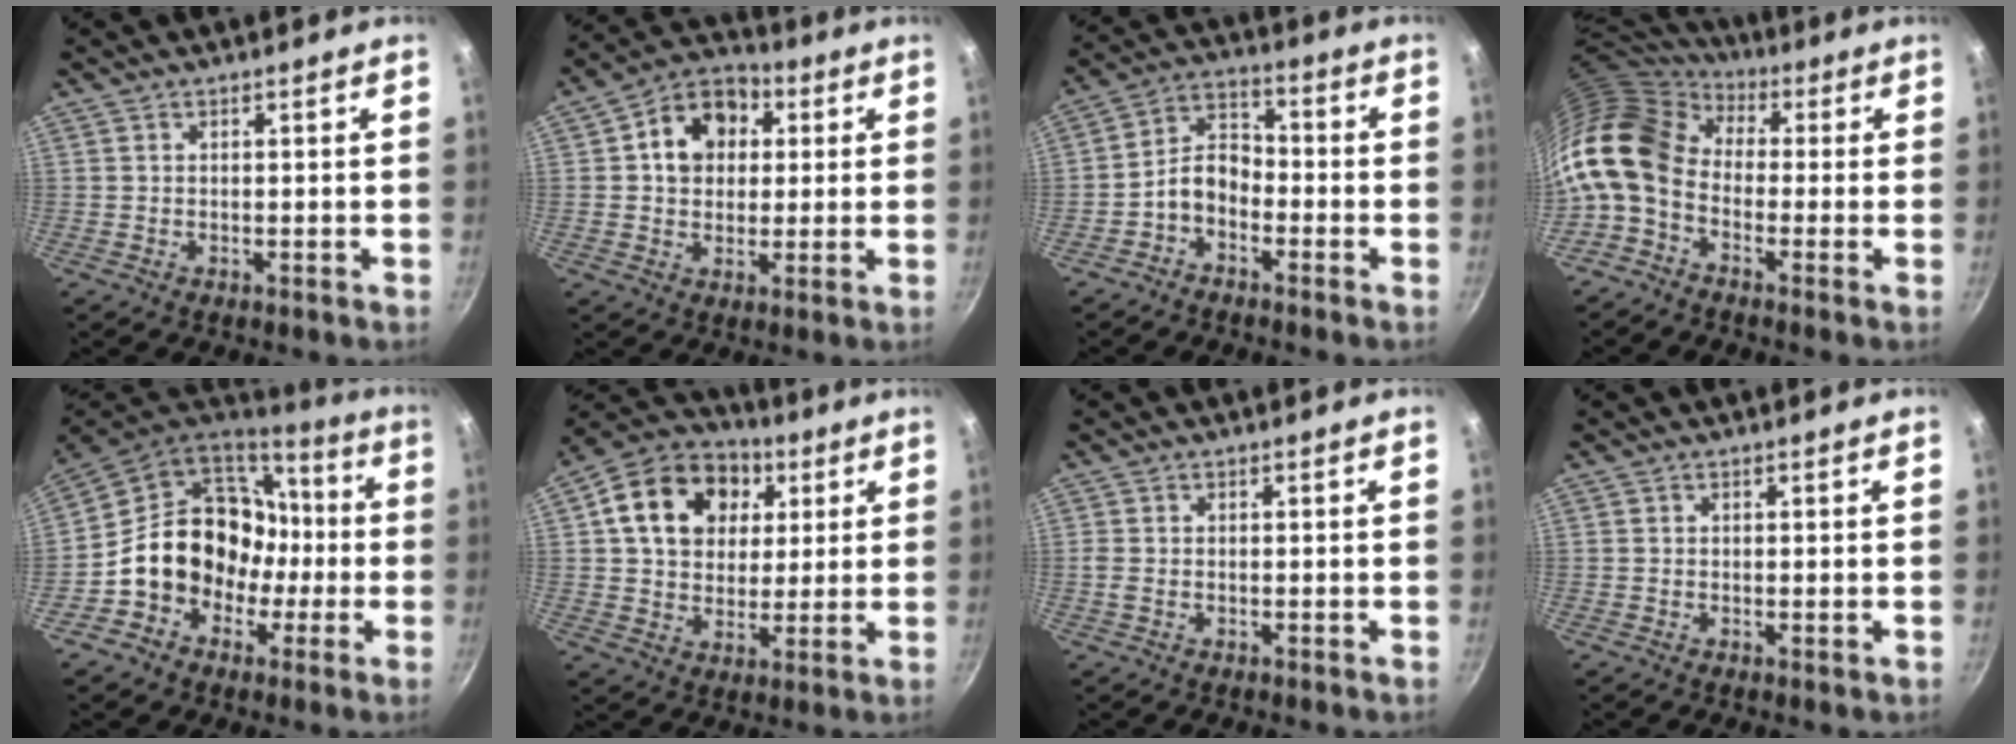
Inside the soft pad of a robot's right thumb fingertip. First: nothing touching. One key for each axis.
{"total": 11.6, "fx": 2.5, "fy": 9.3, "fz": 6.5, "tx": -0.070, "ty": 0.016, "tz": 0.024}
{"total": 6.7, "fx": -3.2, "fy": 4.4, "fz": 3.9, "tx": -0.057, "ty": 0.050, "tz": -0.073}
{"total": 15.5, "fx": -0.4, "fy": 10.6, "fz": 11.2, "tx": -0.219, "ty": 0.025, "tz": -0.031}
{"total": 18.9, "fx": -2.3, "fy": 15.9, "fz": 10.0, "tx": -0.123, "ty": 0.065, "tz": -0.027}
{"total": 17.7, "fx": 5.0, "fy": 13.6, "fz": 10.2, "tx": -0.153, "ty": 0.013, "tz": 0.073}
{"total": 1.0, "fx": -0.3, "fy": 0.6, "fz": 0.8, "tx": -0.020, "ty": 0.002, "tz": -0.008}
{"total": 0.0}